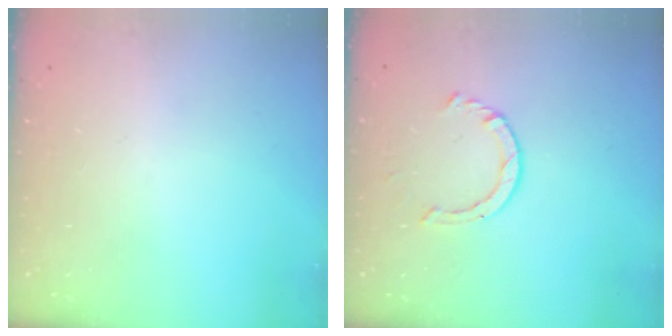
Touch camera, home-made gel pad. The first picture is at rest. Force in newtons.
{"total": 2.3, "press": 2.3, "slide": 0.2}